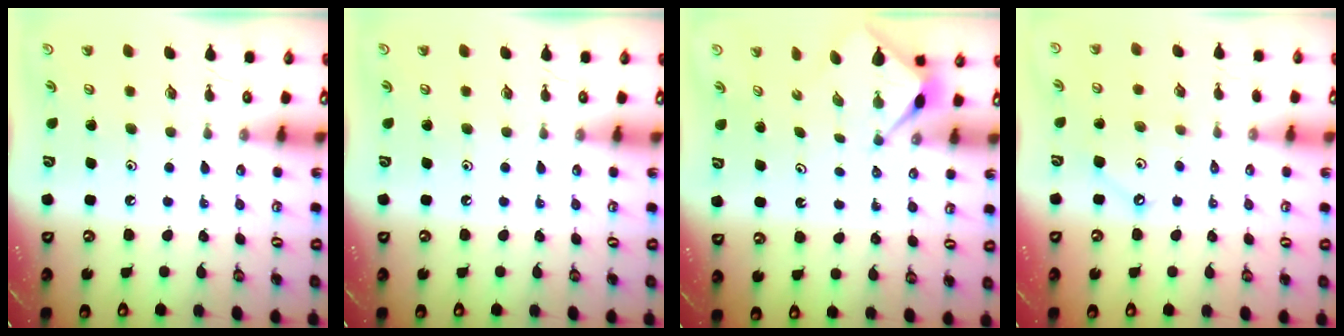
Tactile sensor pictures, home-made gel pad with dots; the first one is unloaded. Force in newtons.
{"total": 0.0}
{"total": 2.9, "press": 2.9, "slide": 0.2}
{"total": 3.5, "press": 3.5, "slide": 0.1}